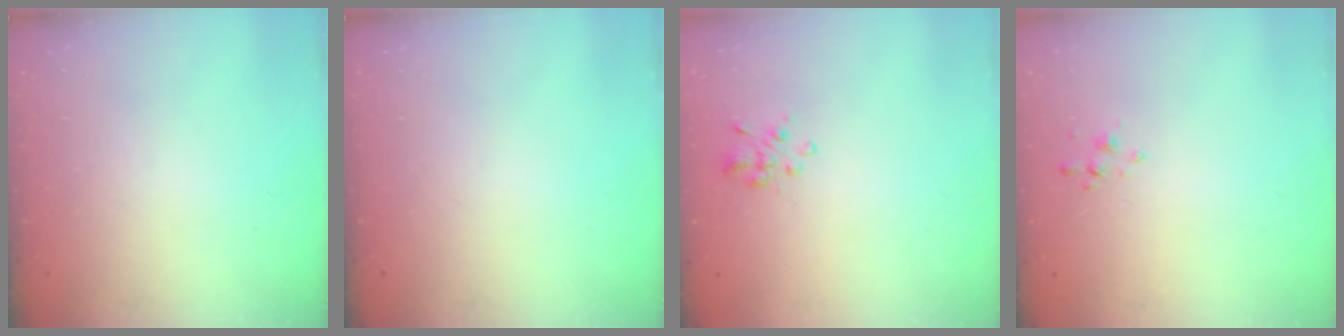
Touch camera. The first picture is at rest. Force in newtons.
{"total": 0.0}
{"total": 2.6, "press": 2.4, "slide": 0.9}
{"total": 2.1, "press": 1.9, "slide": 0.8}